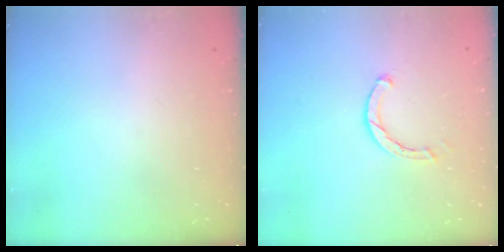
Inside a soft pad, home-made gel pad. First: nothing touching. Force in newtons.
{"total": 1.6, "press": 1.6, "slide": 0.2}